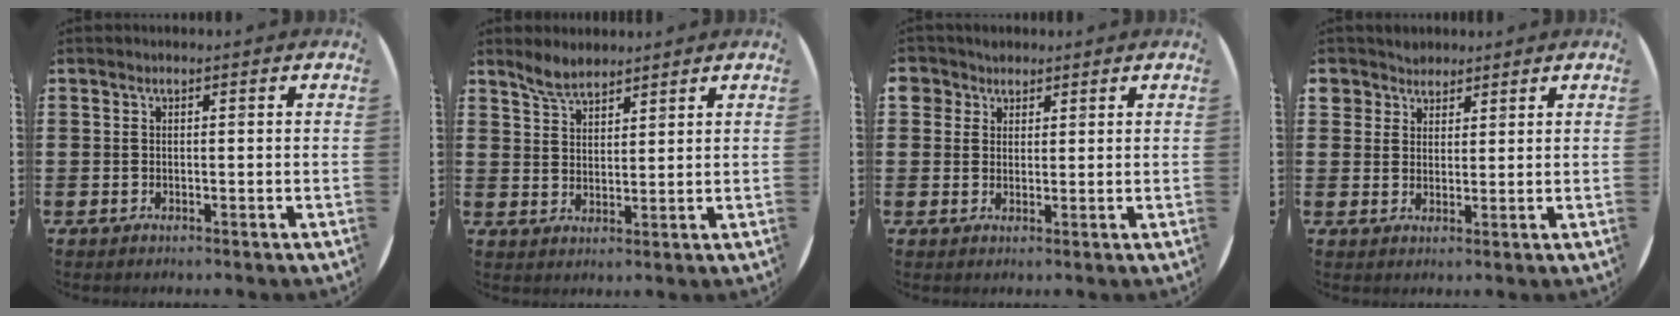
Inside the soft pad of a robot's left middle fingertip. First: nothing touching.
{"total": 3.9, "force": [3.6, 1.3, 1.0], "torque": [-0.028, -0.002, 0.068]}
{"total": 2.5, "force": [1.8, 1.8, -0.2], "torque": [0.005, 0.005, 0.033]}
{"total": 3.1, "force": [2.5, 1.8, -0.4], "torque": [-0.003, 0.007, 0.050]}